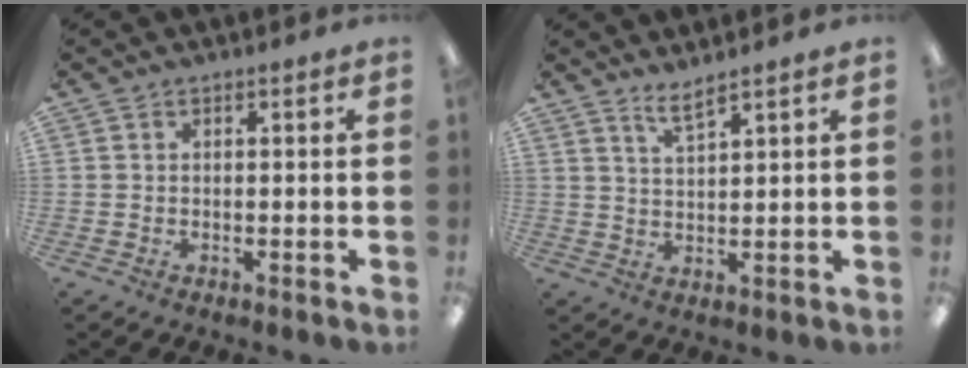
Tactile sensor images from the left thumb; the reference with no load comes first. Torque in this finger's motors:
{"motor_torque": [-0.31, 0.14, -0.04, 0.24, -0.07]}